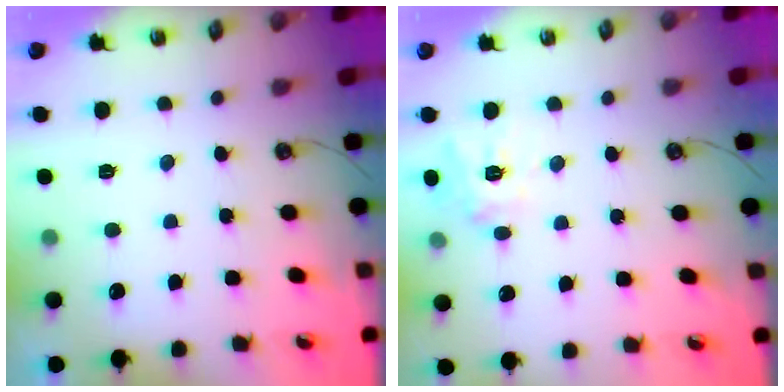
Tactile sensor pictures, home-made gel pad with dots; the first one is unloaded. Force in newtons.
{"total": 11.8, "press": 11.7, "slide": 1.2}